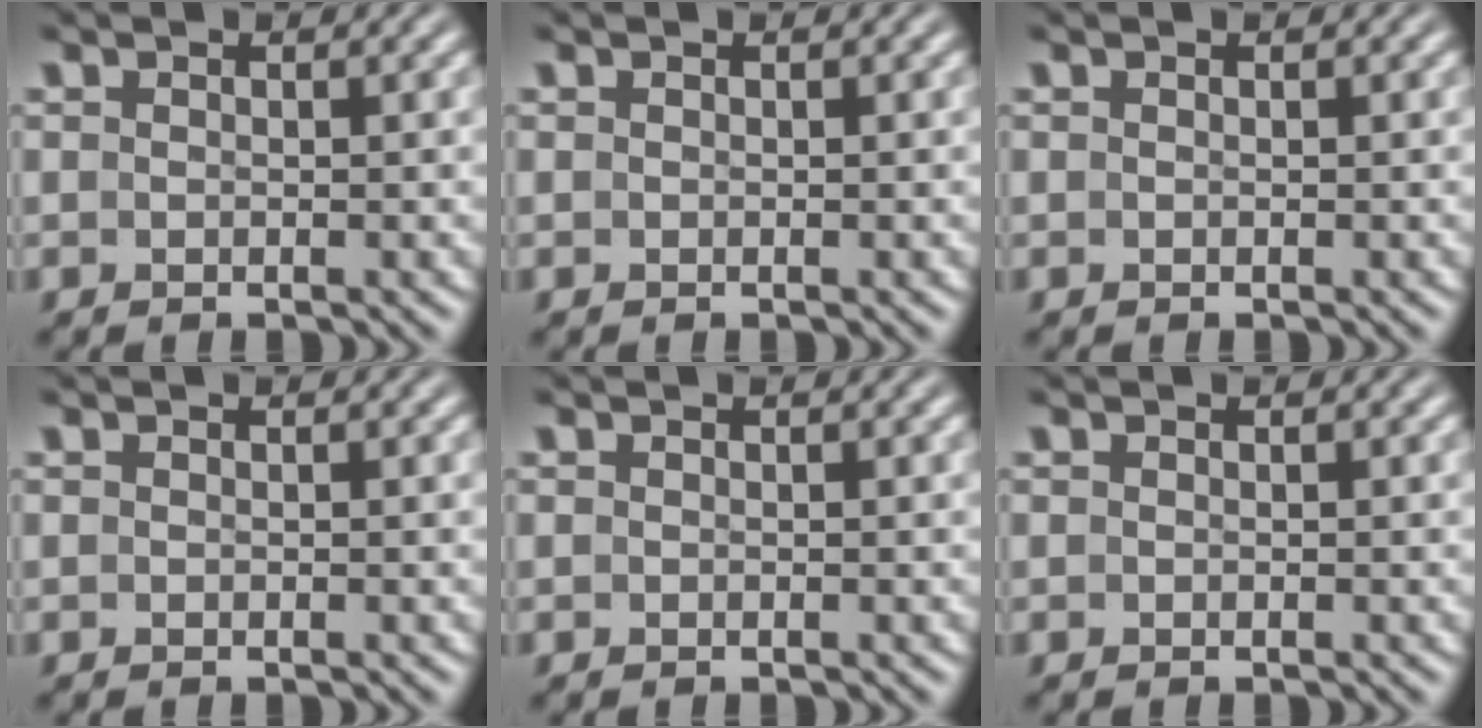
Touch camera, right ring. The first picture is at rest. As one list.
[{"total": 0.0}, {"total": 0.0}, {"total": 0.0}, {"total": 0.0}, {"total": 1.2, "force": [-0.3, -1.1, -0.4], "torque": [0.015, -0.012, 0.005]}]